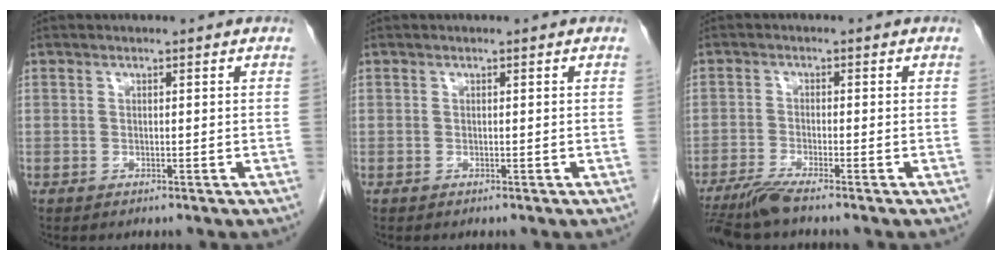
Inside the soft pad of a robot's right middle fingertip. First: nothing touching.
{"total": 0.0}
{"total": 4.7, "force": [-3.9, -0.6, 2.5], "torque": [-0.049, -0.017, -0.077]}